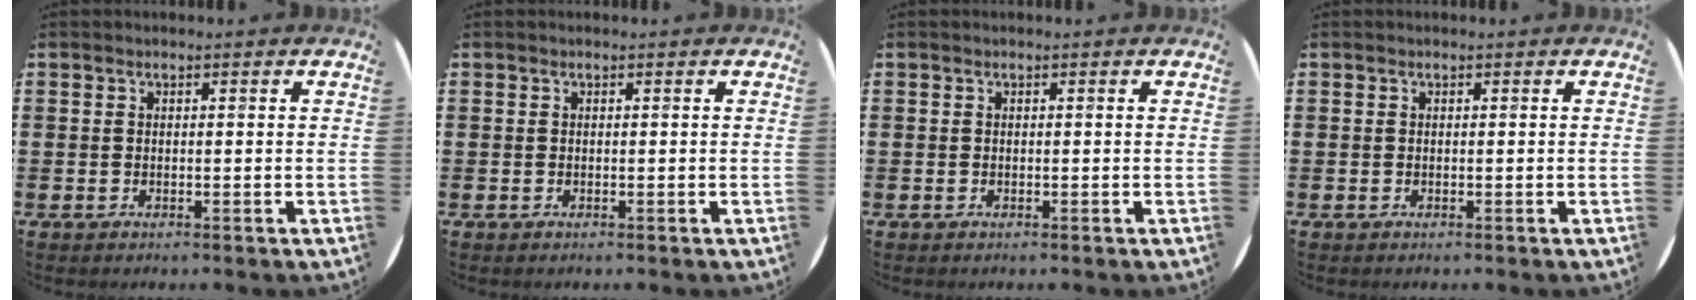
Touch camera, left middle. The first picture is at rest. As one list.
[{"total": 0.0}, {"total": 0.0}, {"total": 0.0}]